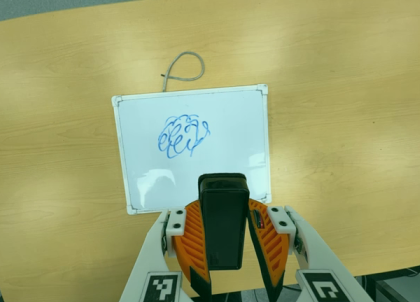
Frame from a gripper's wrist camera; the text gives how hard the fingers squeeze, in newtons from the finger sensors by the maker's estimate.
{"total": 8.0, "left": 6.6, "right": 9.3}